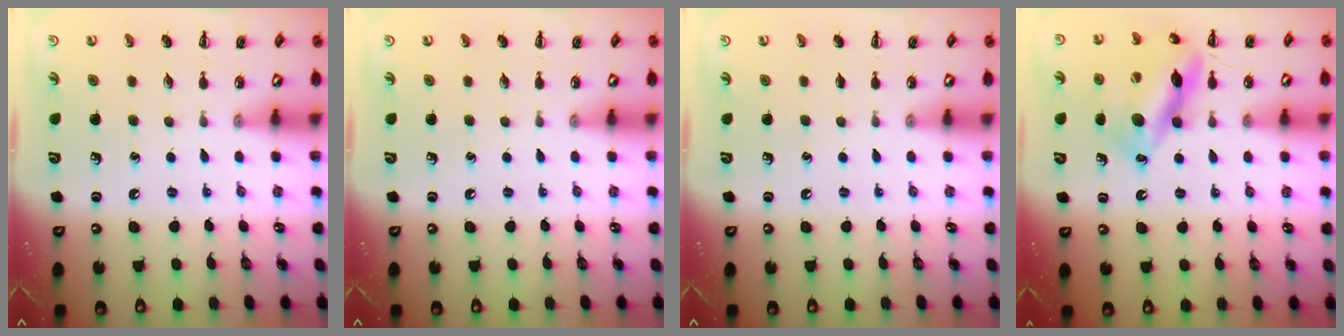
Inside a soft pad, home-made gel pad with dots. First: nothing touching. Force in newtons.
{"total": 0.0}
{"total": 0.0}
{"total": 14.0, "press": 13.9, "slide": 1.4}